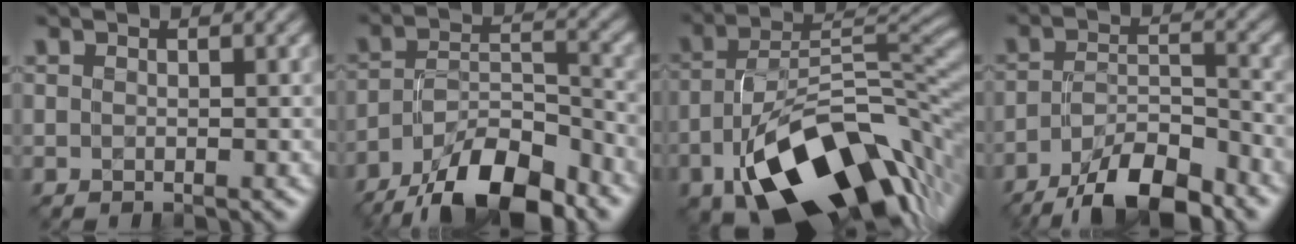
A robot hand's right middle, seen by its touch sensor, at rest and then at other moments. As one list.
[{"total": 10.7, "force": [-7.9, 3.6, 6.3], "torque": [-0.100, 0.007, -0.142]}, {"total": 15.3, "force": [-7.2, 8.2, 10.8], "torque": [-0.189, 0.003, -0.124]}, {"total": 8.1, "force": [-5.9, 2.4, 5.1], "torque": [-0.085, -0.002, -0.102]}]